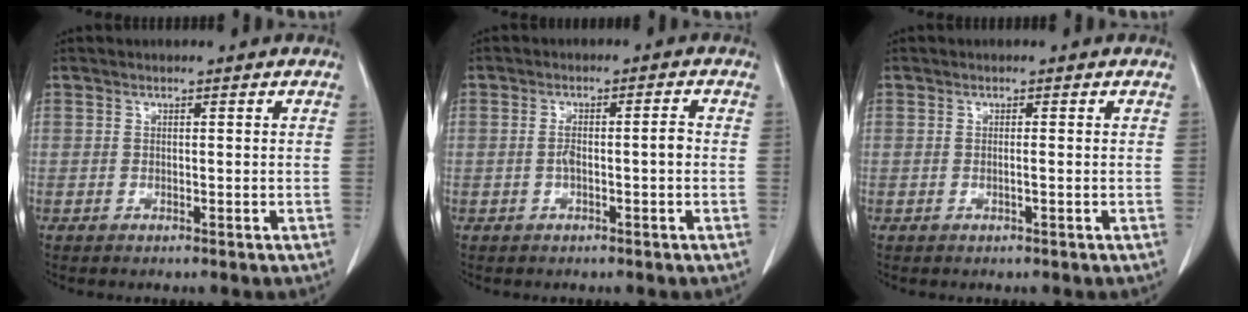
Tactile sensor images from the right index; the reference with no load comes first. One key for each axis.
{"total": 3.3, "fx": -0.6, "fy": 0.6, "fz": 3.2, "tx": -0.060, "ty": 0.007, "tz": -0.008}
{"total": 0.7, "fx": -0.2, "fy": -0.2, "fz": 0.6, "tx": -0.010, "ty": 0.000, "tz": -0.003}